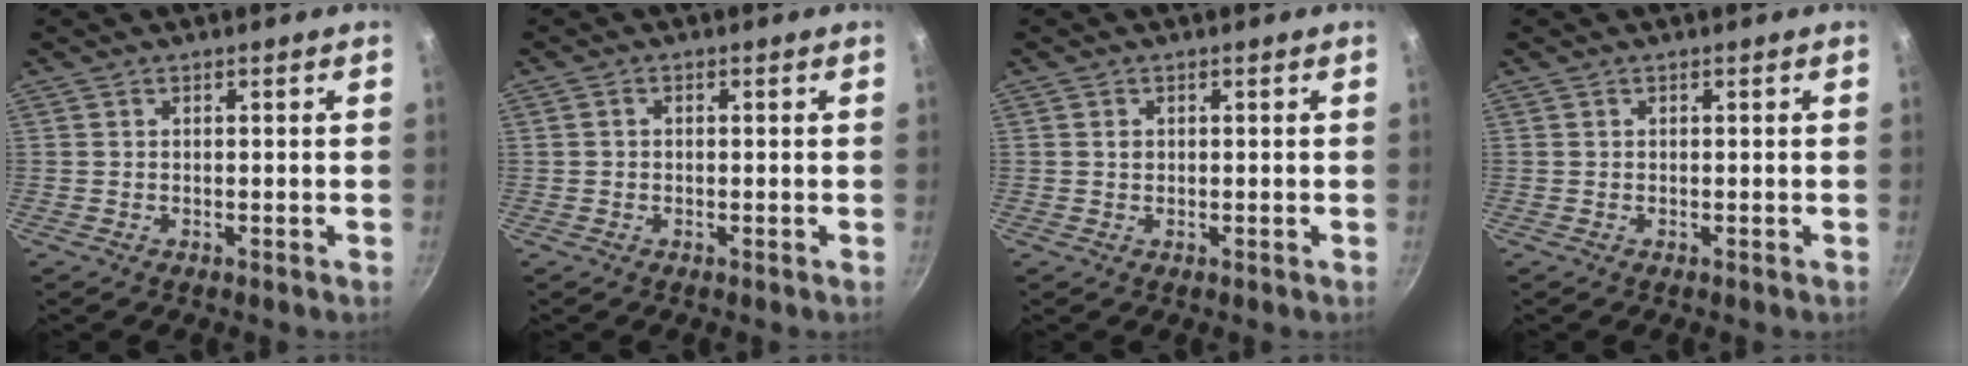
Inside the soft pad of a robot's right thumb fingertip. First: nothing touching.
{"total": 0.8, "force": [-0.1, 0.7, 0.5], "torque": [-0.010, 0.007, -0.001]}
{"total": 0.9, "force": [0.2, 0.8, 0.4], "torque": [-0.005, -0.001, 0.005]}
{"total": 0.0}